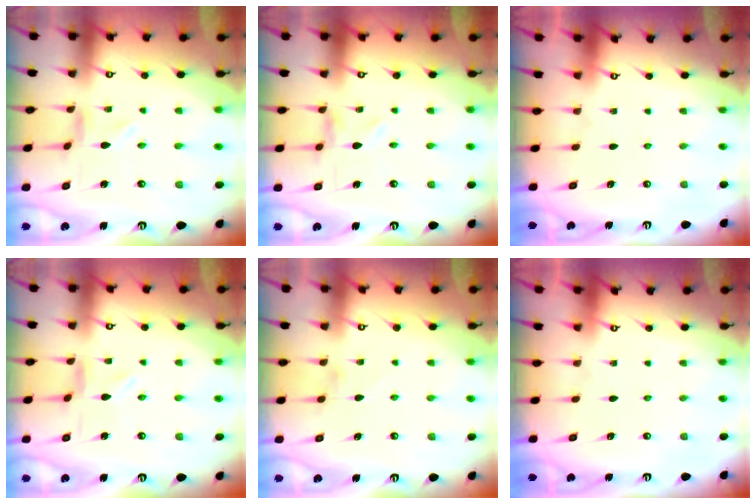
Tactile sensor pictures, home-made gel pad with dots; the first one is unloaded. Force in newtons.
{"total": 0.7, "press": 0.7, "slide": 0.2}
{"total": 0.0}
{"total": 0.8, "press": 0.8, "slide": 0.2}
{"total": 0.7, "press": 0.6, "slide": 0.3}
{"total": 0.0}